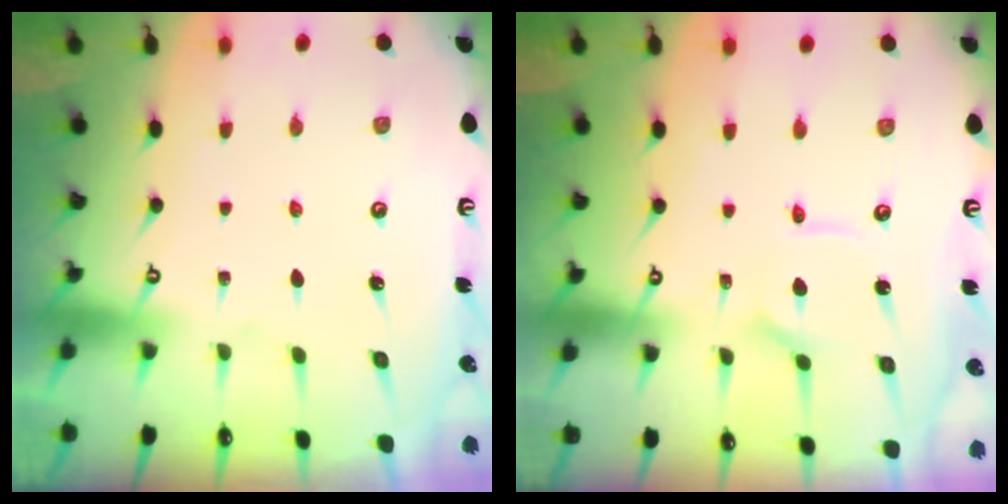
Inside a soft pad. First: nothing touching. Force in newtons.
{"total": 3.3, "press": 3.3, "slide": 0.4}